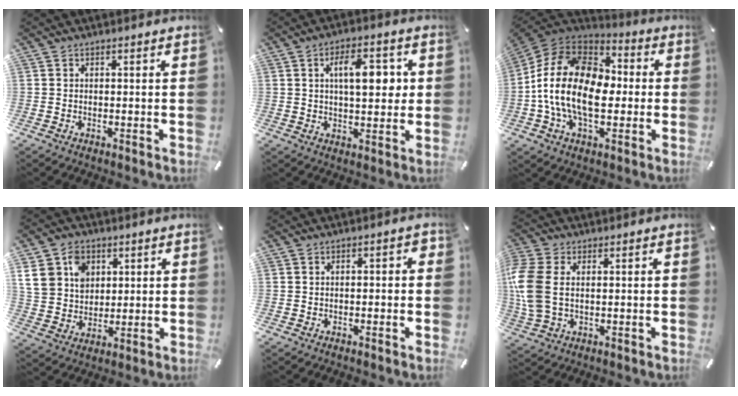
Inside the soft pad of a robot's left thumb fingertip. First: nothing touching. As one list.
[{"total": 10.3, "force": [2.6, 5.1, 8.6], "torque": [-0.129, 0.000, 0.038]}, {"total": 19.8, "force": [-3.3, 13.1, 14.4], "torque": [-0.294, 0.027, -0.058]}, {"total": 11.2, "force": [4.2, 9.3, 4.7], "torque": [-0.102, 0.000, 0.078]}, {"total": 1.8, "force": [-1.0, 0.9, 1.3], "torque": [-0.022, 0.006, -0.019]}, {"total": 9.2, "force": [0.6, 6.2, 6.8], "torque": [-0.170, 0.002, 0.010]}]